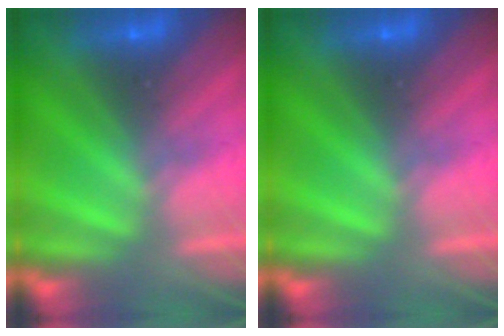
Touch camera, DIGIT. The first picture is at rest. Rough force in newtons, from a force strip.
{"total": 0.0}